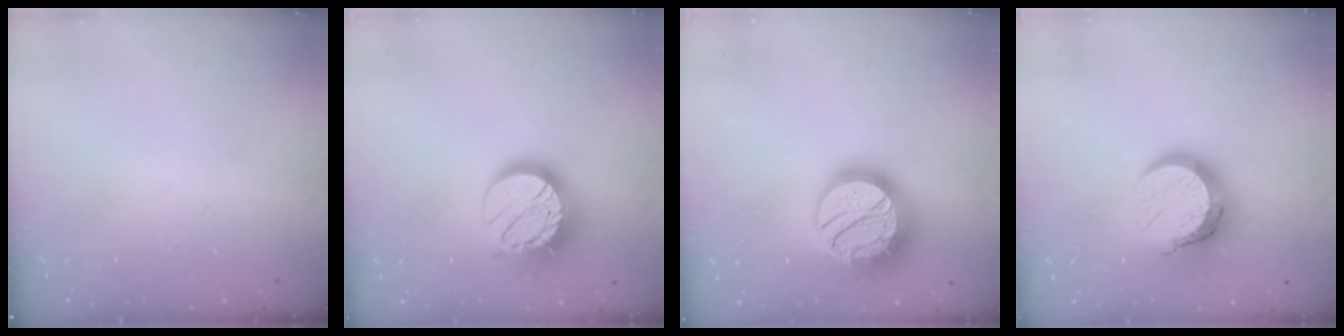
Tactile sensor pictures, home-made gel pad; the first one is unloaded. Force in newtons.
{"total": 14.8, "press": 14.8, "slide": 0.6}
{"total": 25.5, "press": 25.4, "slide": 2.1}
{"total": 14.5, "press": 14.5, "slide": 0.9}